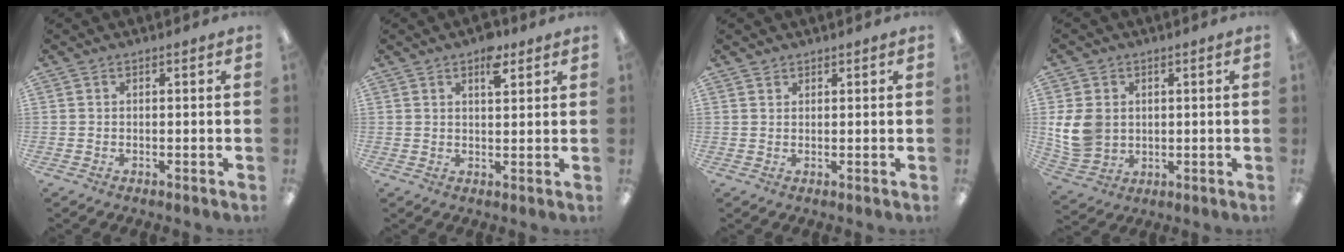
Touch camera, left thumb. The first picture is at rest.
{"total": 5.3, "force": [3.5, 2.1, 3.4], "torque": [-0.034, -0.018, 0.055]}
{"total": 1.0, "force": [0.9, 0.5, -0.1], "torque": [0.002, -0.002, 0.019]}
{"total": 9.9, "force": [1.5, 8.3, 5.2], "torque": [-0.120, 0.009, 0.030]}